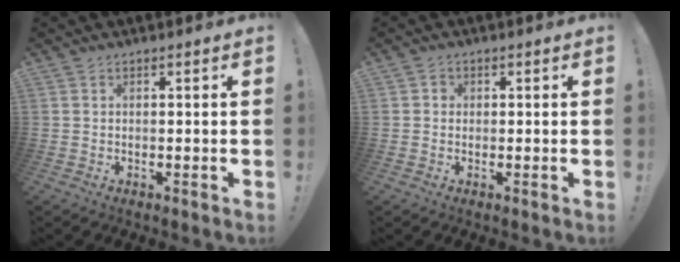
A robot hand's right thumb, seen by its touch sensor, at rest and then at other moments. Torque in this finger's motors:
{"motor_torque": [0.01, 0.21, 0.04, -0.17, 0.00]}